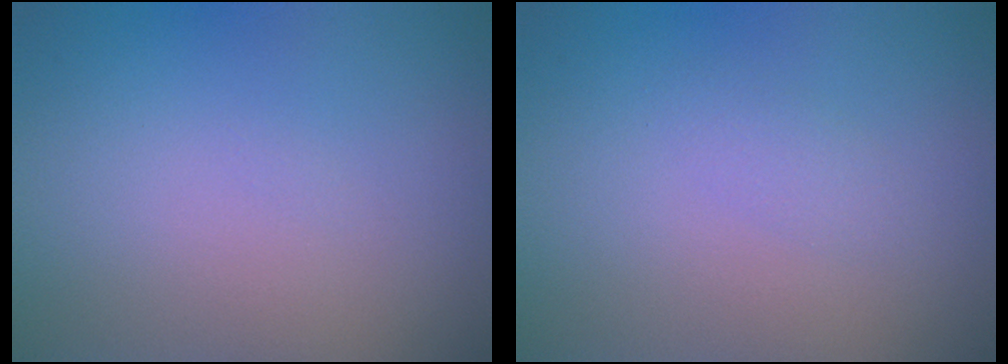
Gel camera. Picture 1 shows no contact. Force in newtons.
{"total": 1.1, "press": 1.1, "slide": 0.0}